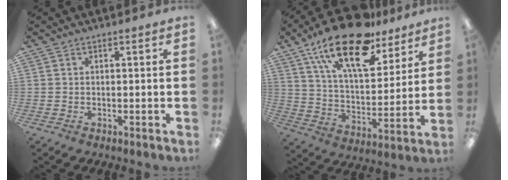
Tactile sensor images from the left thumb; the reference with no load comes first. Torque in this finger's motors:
{"motor_torque": [0.56, 0.53, 1.63, -1.14, 0.50]}